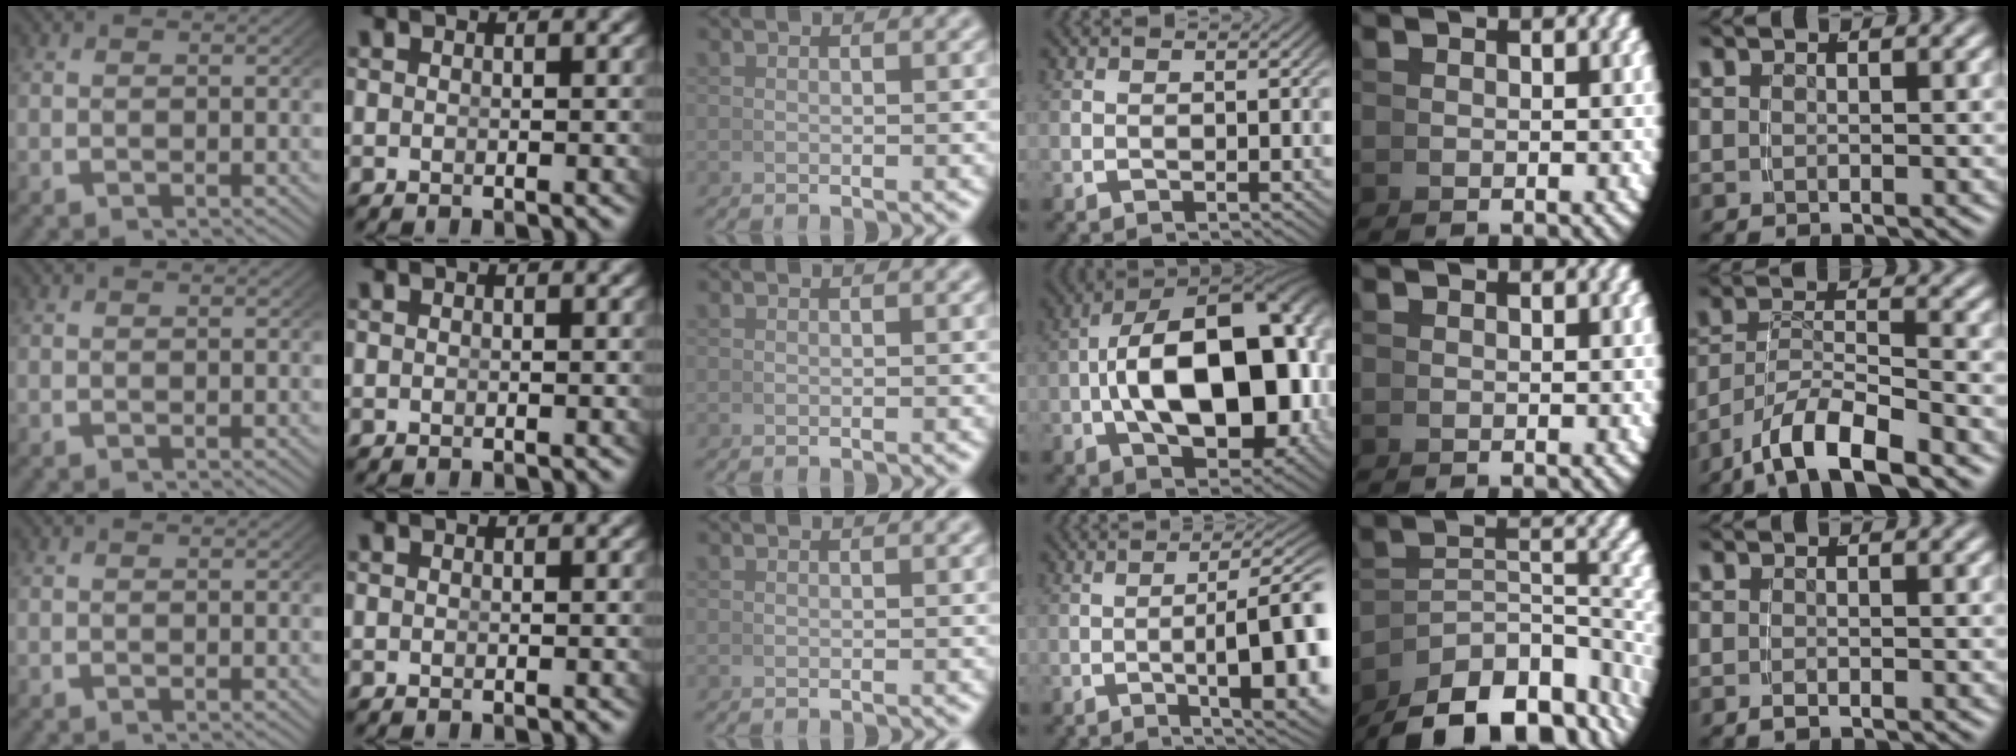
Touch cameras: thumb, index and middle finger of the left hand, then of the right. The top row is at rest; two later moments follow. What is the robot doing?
{"motion": "grasp_and_lifting", "object": "whiteboard"}